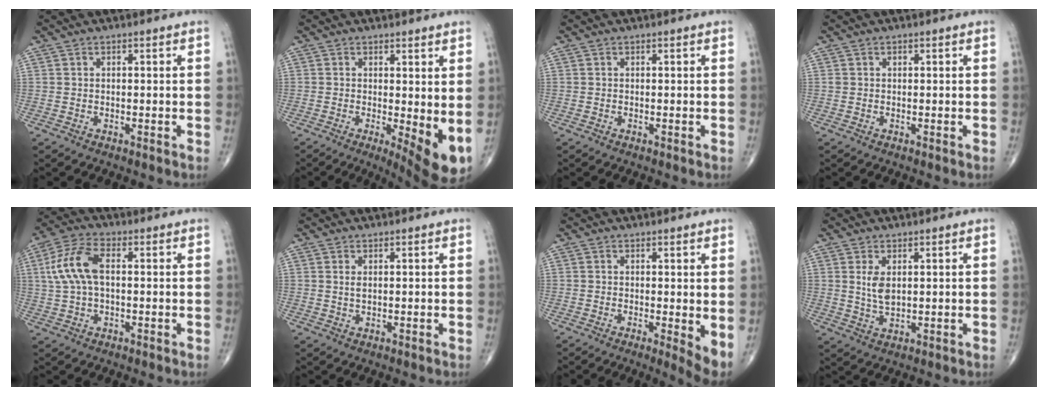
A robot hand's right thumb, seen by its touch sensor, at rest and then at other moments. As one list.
[{"total": 8.6, "force": [-0.4, 2.7, 8.1], "torque": [-0.109, -0.019, -0.001]}, {"total": 0.0}, {"total": 0.7, "force": [0.2, 0.6, 0.3], "torque": [0.000, 0.000, 0.003]}, {"total": 9.9, "force": [1.2, 5.2, 8.3], "torque": [-0.182, 0.024, 0.021]}, {"total": 1.4, "force": [0.5, 0.7, 1.2], "torque": [-0.023, -0.003, 0.012]}, {"total": 4.0, "force": [0.2, 1.0, 3.9], "torque": [-0.055, -0.012, -0.001]}, {"total": 4.2, "force": [1.1, 2.2, 3.4], "torque": [-0.065, -0.012, 0.029]}]